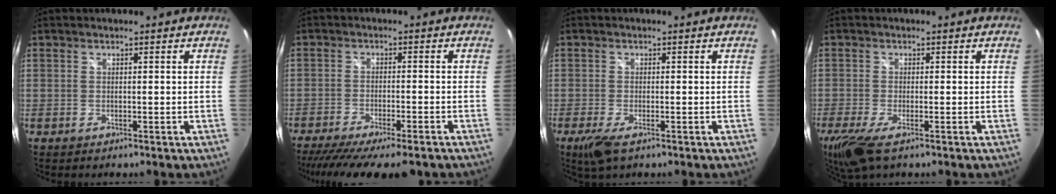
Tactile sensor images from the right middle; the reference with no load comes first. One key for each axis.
{"total": 14.7, "fx": -12.0, "fy": 2.5, "fz": 8.0, "tx": -0.161, "ty": -0.050, "tz": -0.182}
{"total": 4.3, "fx": -2.4, "fy": 1.2, "fz": 3.3, "tx": -0.073, "ty": -0.017, "tz": -0.043}
{"total": 5.3, "fx": -3.0, "fy": 1.2, "fz": 4.2, "tx": -0.094, "ty": -0.023, "tz": -0.055}